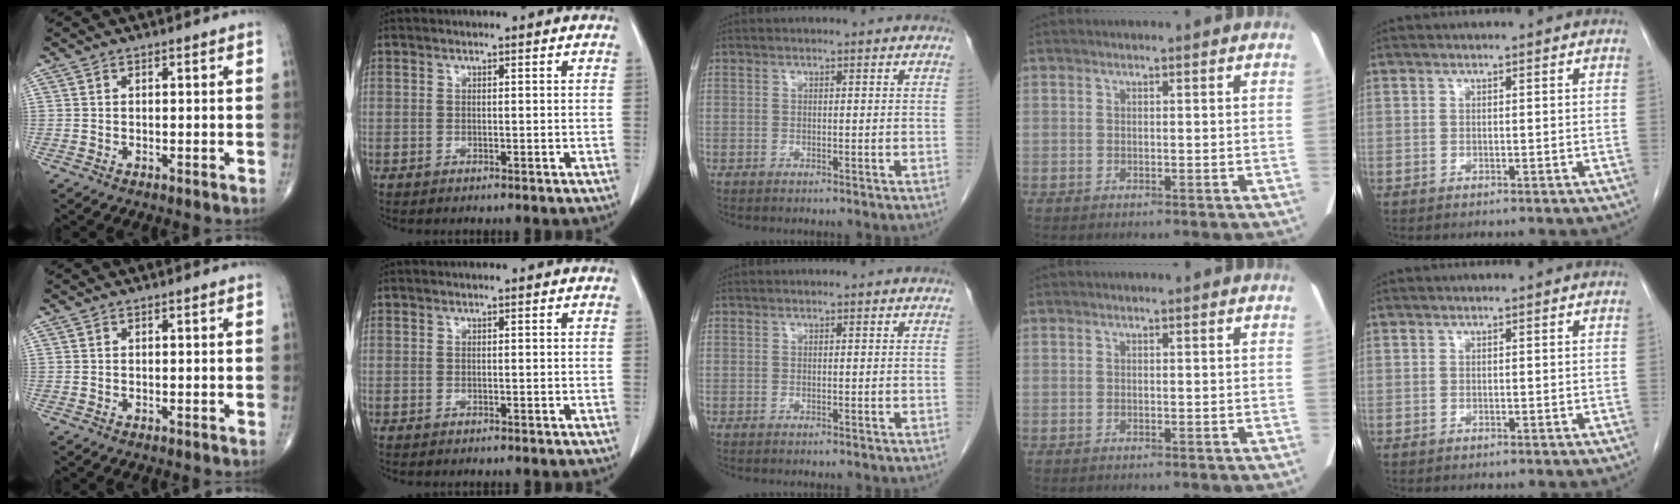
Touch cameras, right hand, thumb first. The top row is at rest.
{}